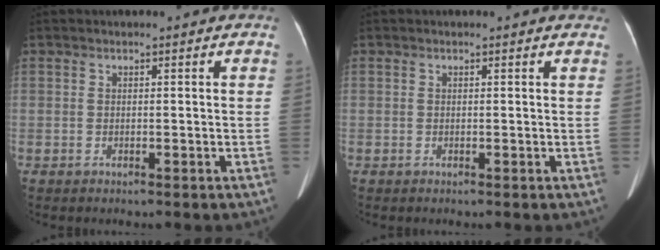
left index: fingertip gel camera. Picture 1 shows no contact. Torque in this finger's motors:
{"motor_torque": [0.14, -0.09, -0.04, -0.01]}